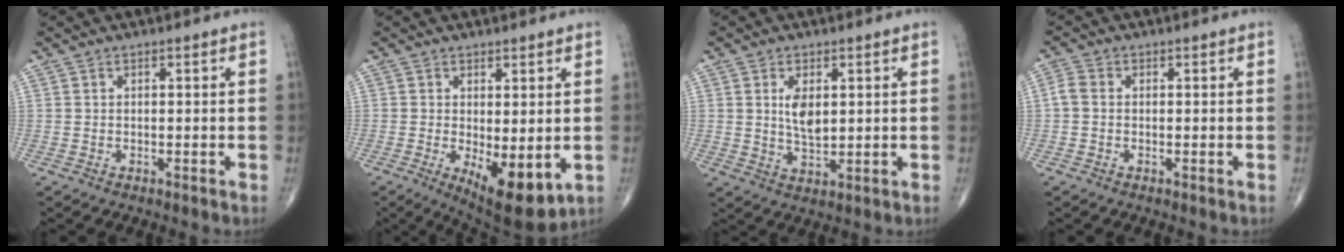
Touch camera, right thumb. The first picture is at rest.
{"total": 10.2, "force": [-2.1, 4.0, 9.1], "torque": [-0.130, -0.025, -0.019]}
{"total": 5.6, "force": [1.3, 2.9, 4.6], "torque": [-0.074, -0.013, 0.028]}
{"total": 2.3, "force": [-0.2, 1.7, 1.5], "torque": [-0.031, 0.004, -0.012]}